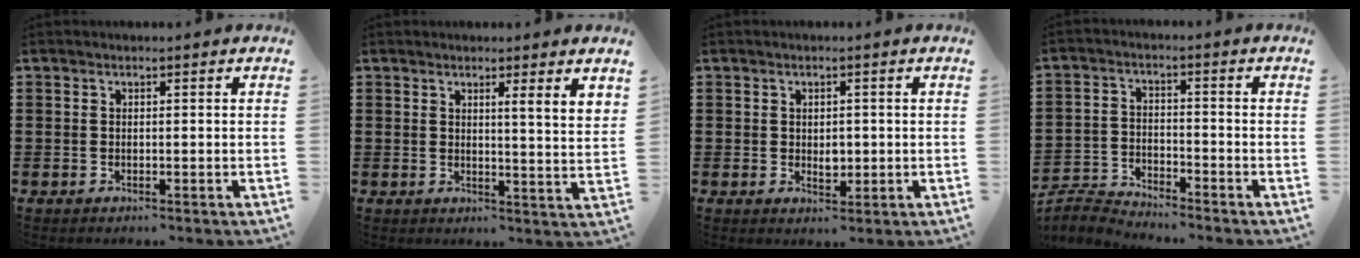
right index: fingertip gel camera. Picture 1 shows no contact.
{"total": 2.8, "force": [2.1, -0.9, 1.7], "torque": [-0.032, -0.012, 0.034]}
{"total": 2.1, "force": [0.0, 1.3, 1.7], "torque": [-0.025, 0.001, -0.001]}
{"total": 3.5, "force": [-3.5, 0.4, 0.1], "torque": [-0.024, -0.001, -0.080]}